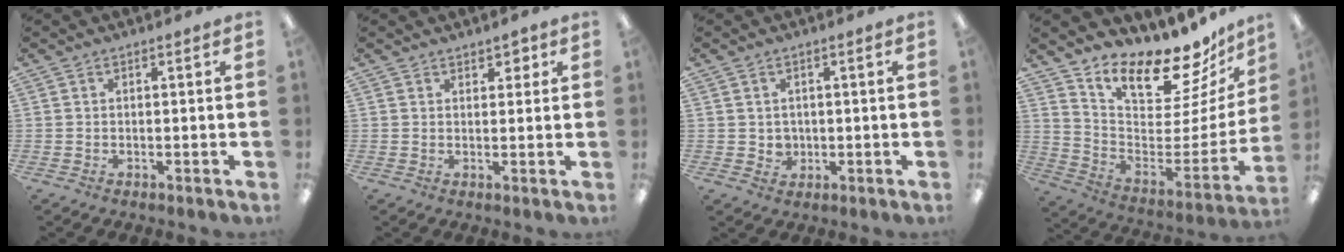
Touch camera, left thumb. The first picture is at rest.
{"total": 2.2, "force": [1.7, 1.3, 0.6], "torque": [0.003, -0.006, 0.027]}
{"total": 2.4, "force": [0.7, 2.1, 0.8], "torque": [-0.010, 0.001, 0.011]}
{"total": 16.1, "force": [14.0, 5.3, 5.9], "torque": [-0.095, -0.128, 0.239]}